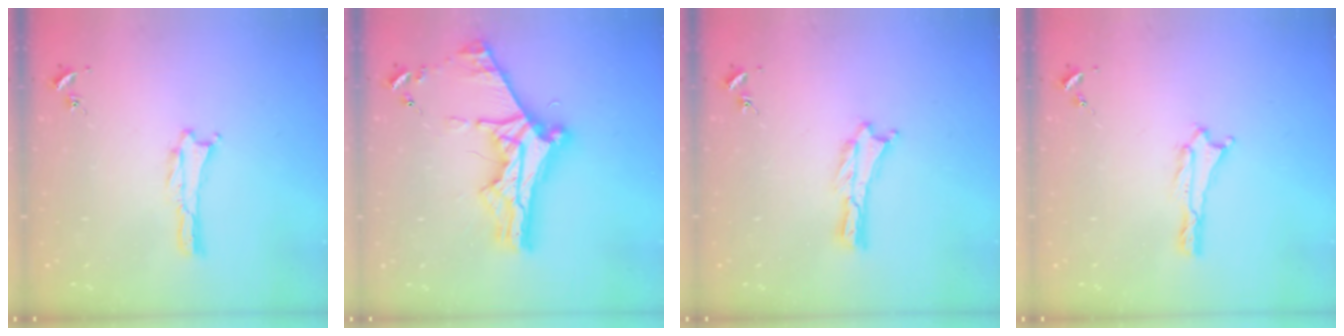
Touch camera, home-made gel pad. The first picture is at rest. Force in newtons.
{"total": 10.9, "press": 10.8, "slide": 1.0}
{"total": 0.0}
{"total": 0.0}